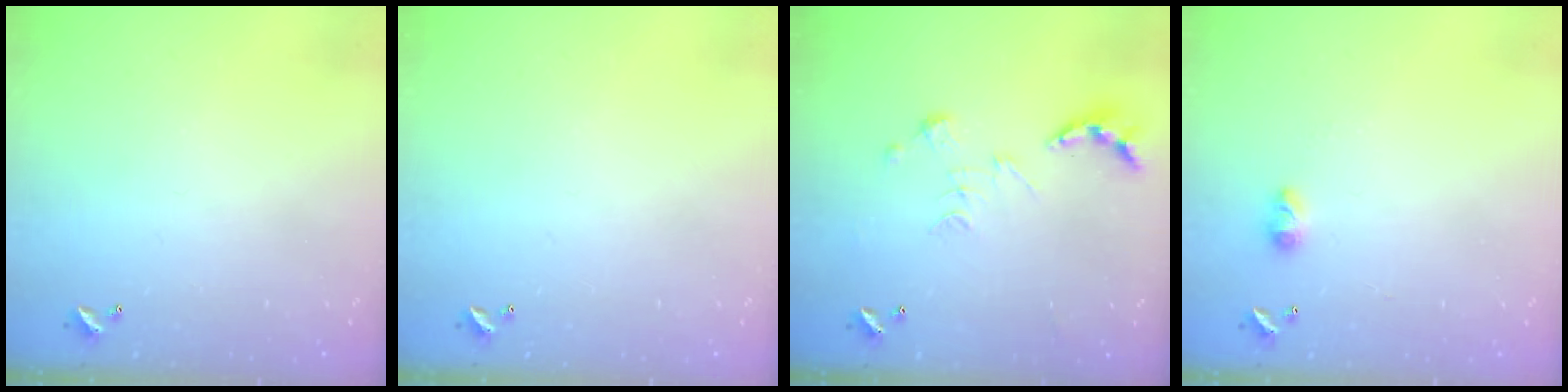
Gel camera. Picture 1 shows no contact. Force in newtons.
{"total": 0.0}
{"total": 0.8, "press": 0.8, "slide": 0.3}
{"total": 4.9, "press": 4.8, "slide": 0.7}